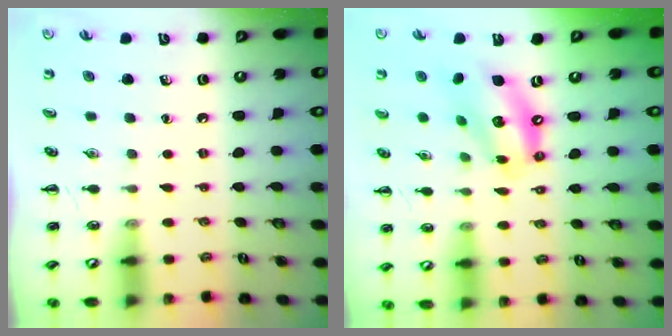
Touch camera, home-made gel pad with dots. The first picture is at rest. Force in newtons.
{"total": 14.3, "press": 13.7, "slide": 3.8}